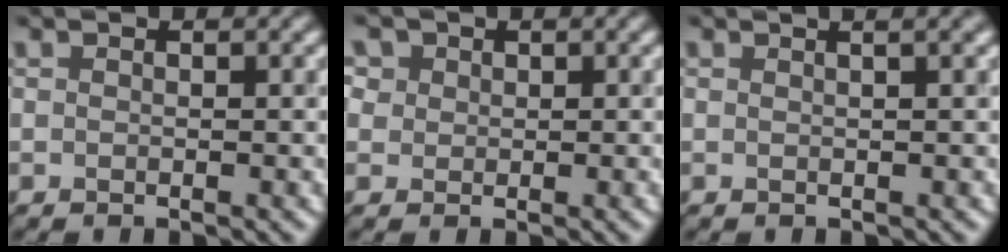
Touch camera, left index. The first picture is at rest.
{"total": 4.1, "force": [1.9, 3.3, 1.5], "torque": [-0.034, 0.014, 0.024]}
{"total": 2.4, "force": [1.2, 0.9, 1.8], "torque": [-0.008, 0.013, -0.006]}